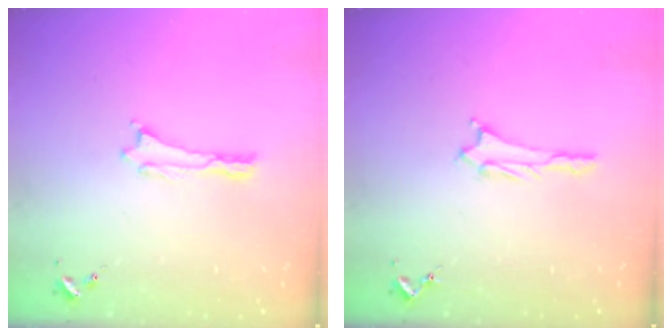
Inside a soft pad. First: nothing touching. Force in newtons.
{"total": 1.2, "press": 1.2, "slide": 0.1}